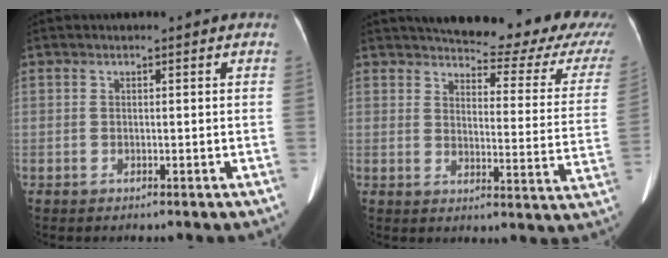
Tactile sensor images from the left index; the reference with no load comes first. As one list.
[{"total": 20.2, "force": [17.5, 4.3, 9.2], "torque": [-0.101, -0.040, 0.190]}]